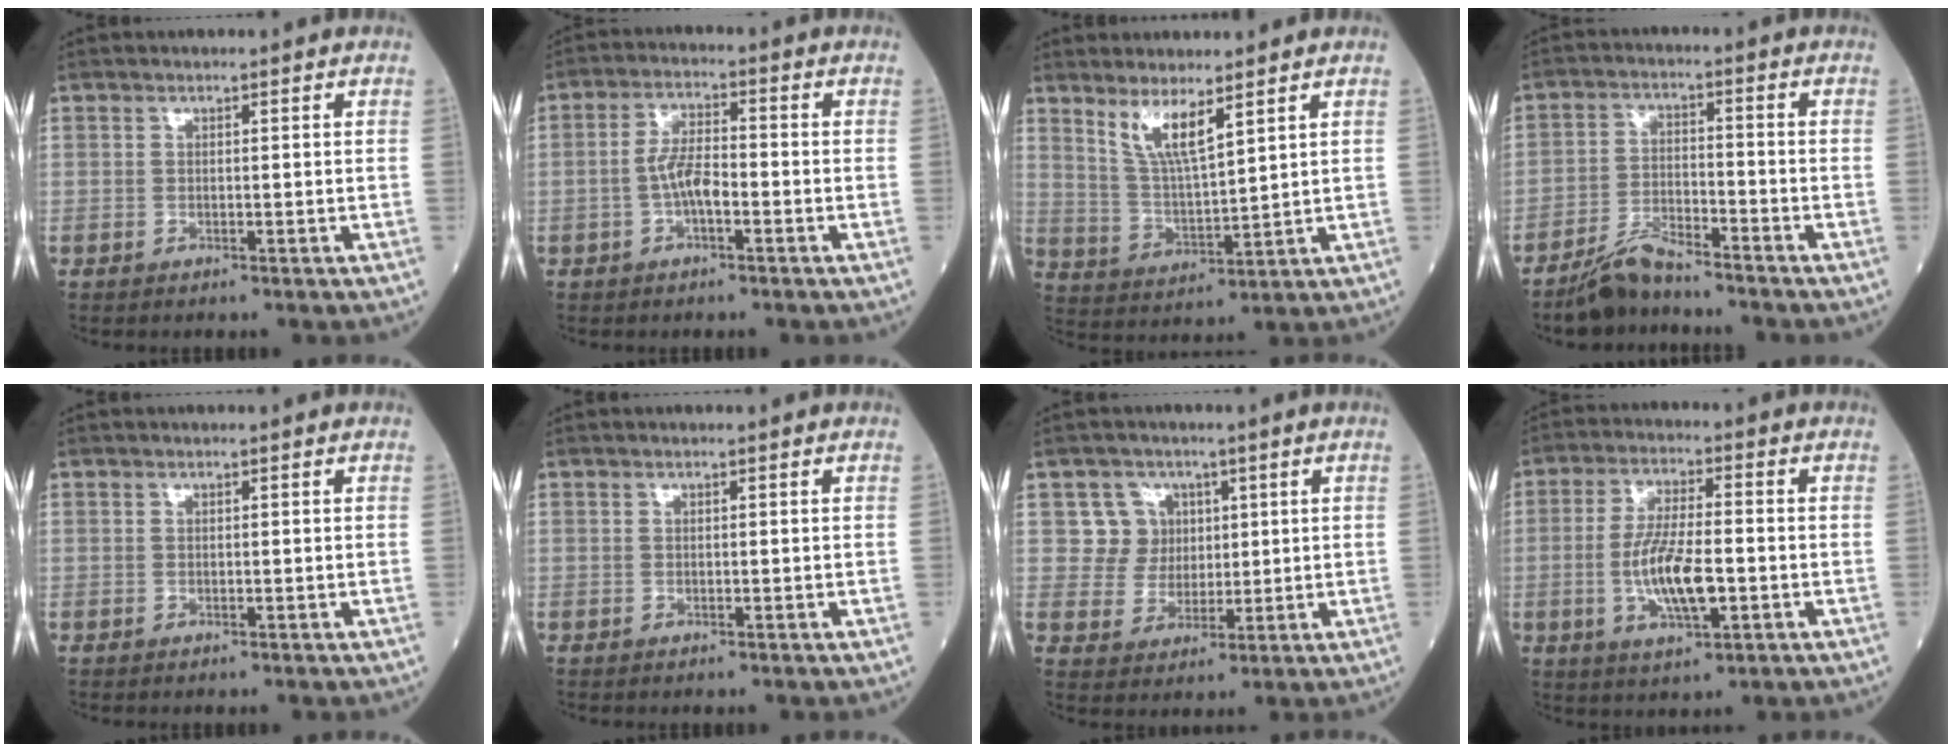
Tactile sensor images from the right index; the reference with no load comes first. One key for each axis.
{"total": 5.0, "fx": -1.2, "fy": 1.6, "fz": 4.5, "tx": -0.093, "ty": 0.011, "tz": -0.025}
{"total": 6.5, "fx": 4.3, "fy": 0.7, "fz": 4.7, "tx": -0.096, "ty": -0.014, "tz": 0.088}
{"total": 5.7, "fx": -5.3, "fy": 1.0, "fz": 1.9, "tx": -0.040, "ty": -0.010, "tz": -0.101}
{"total": 0.0}
{"total": 0.0}
{"total": 5.7, "fx": 1.9, "fy": 5.3, "fz": 0.1, "tx": -0.002, "ty": 0.014, "tz": 0.042}
{"total": 9.4, "fx": -1.9, "fy": 2.3, "fz": 8.9, "tx": -0.178, "ty": -0.005, "tz": -0.033}